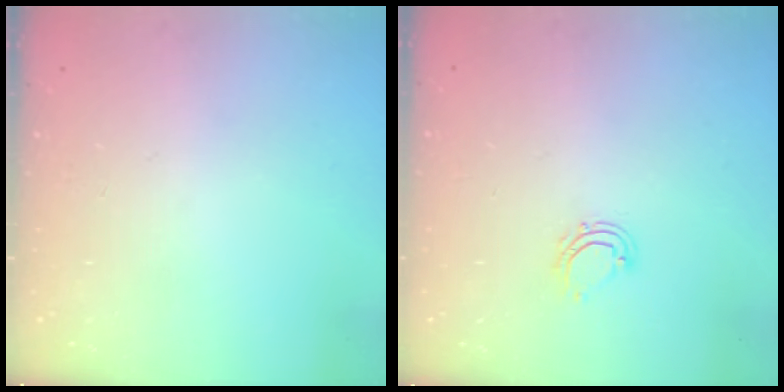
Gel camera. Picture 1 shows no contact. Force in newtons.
{"total": 6.0, "press": 5.9, "slide": 1.0}